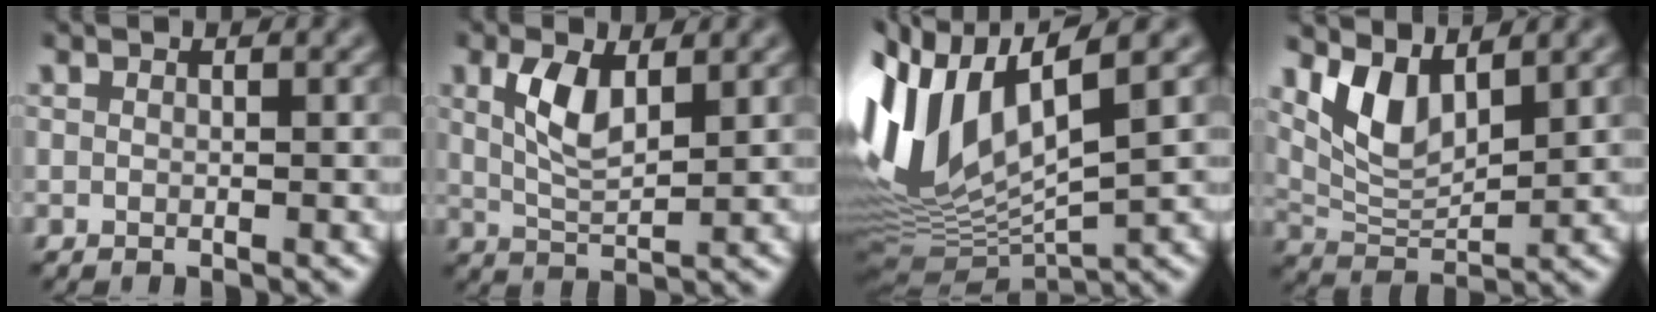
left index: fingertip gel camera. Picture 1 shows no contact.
{"total": 3.8, "force": [1.1, 1.6, 3.2], "torque": [-0.073, 0.003, 0.027]}
{"total": 11.7, "force": [1.7, 4.7, 10.5], "torque": [-0.235, -0.003, 0.043]}
{"total": 4.4, "force": [2.3, 1.9, 3.2], "torque": [-0.070, -0.012, 0.051]}